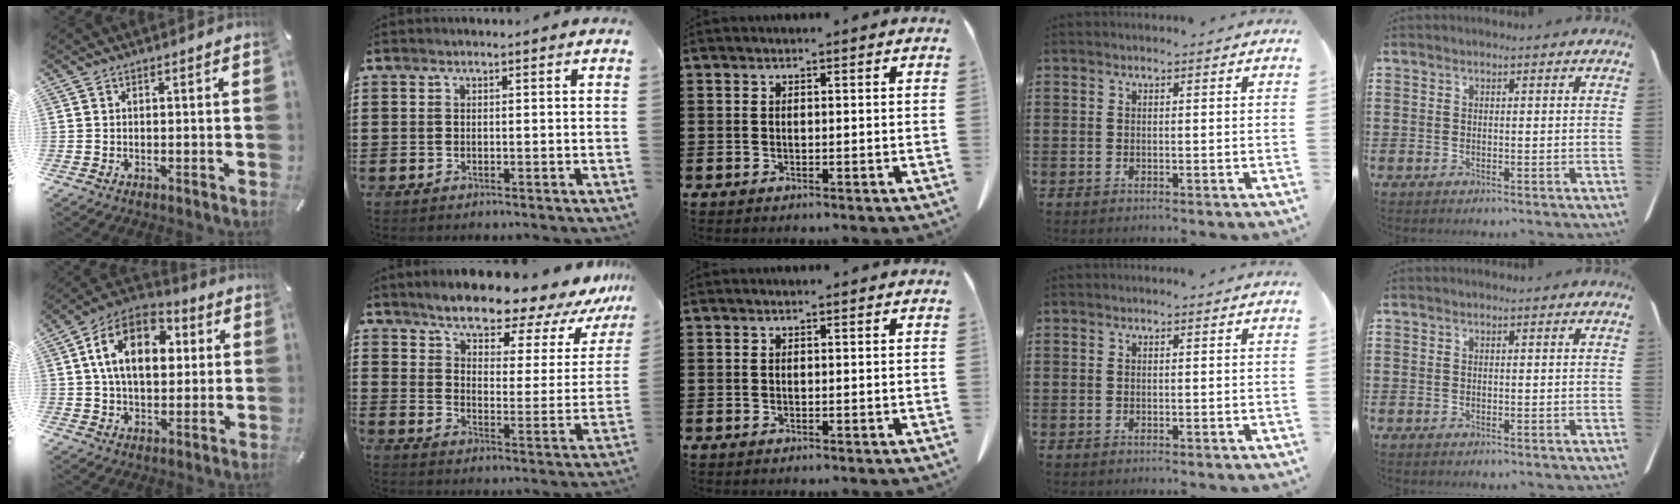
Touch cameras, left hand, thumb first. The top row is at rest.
{"thumb": {"total": 15.3, "force": [3.7, 10.1, 10.8], "torque": [-0.194, 0.005, 0.061]}, "index": {"total": 8.9, "force": [8.0, 1.8, 3.6], "torque": [-0.085, -0.058, 0.131]}}